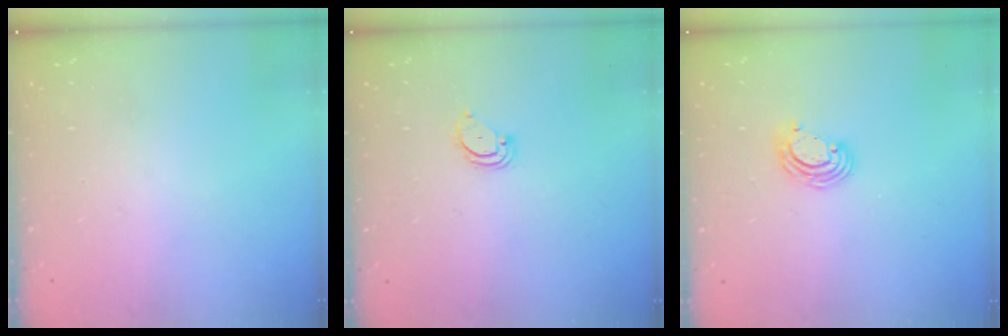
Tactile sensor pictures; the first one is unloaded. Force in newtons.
{"total": 3.0, "press": 3.0, "slide": 0.2}
{"total": 5.5, "press": 5.5, "slide": 0.2}